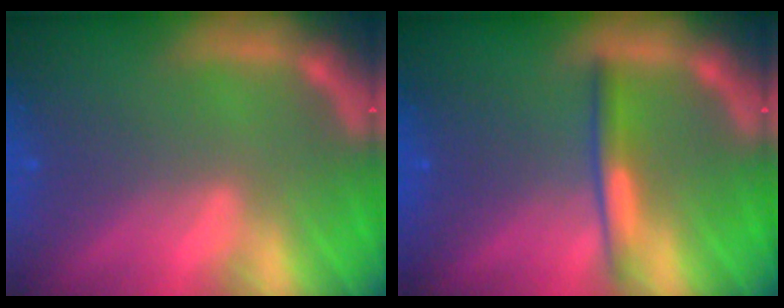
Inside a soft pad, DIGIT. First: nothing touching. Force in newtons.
{"total": 2.4}